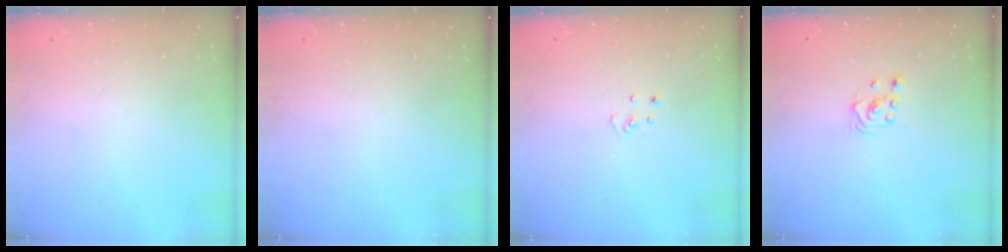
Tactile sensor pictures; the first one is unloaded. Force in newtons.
{"total": 0.0}
{"total": 3.0, "press": 3.0, "slide": 0.3}
{"total": 2.6, "press": 2.4, "slide": 1.0}